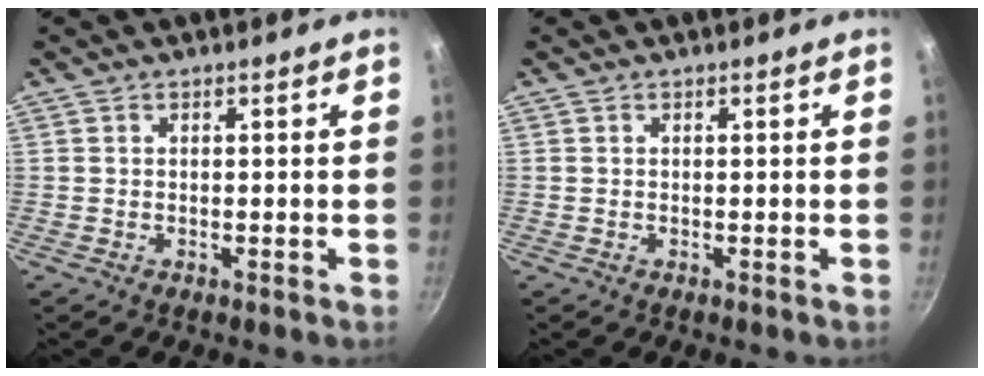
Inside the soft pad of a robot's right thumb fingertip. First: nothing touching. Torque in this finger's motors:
{"motor_torque": [0.00, 0.00, -0.01, 0.01, 0.00]}